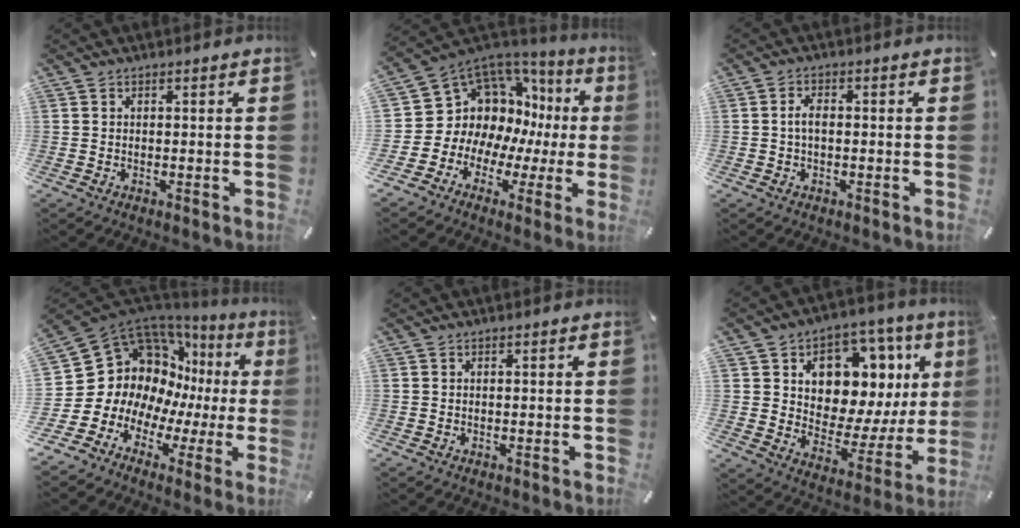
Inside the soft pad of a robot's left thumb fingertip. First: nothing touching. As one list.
[{"total": 12.6, "force": [4.4, 10.4, 5.6], "torque": [-0.118, -0.057, 0.096]}, {"total": 3.2, "force": [-0.3, 1.8, 2.6], "torque": [-0.050, 0.006, -0.006]}, {"total": 17.1, "force": [5.3, 14.2, 7.9], "torque": [-0.143, -0.079, 0.124]}, {"total": 0.0}, {"total": 12.6, "force": [6.9, 8.3, 6.5], "torque": [-0.091, -0.070, 0.121]}]